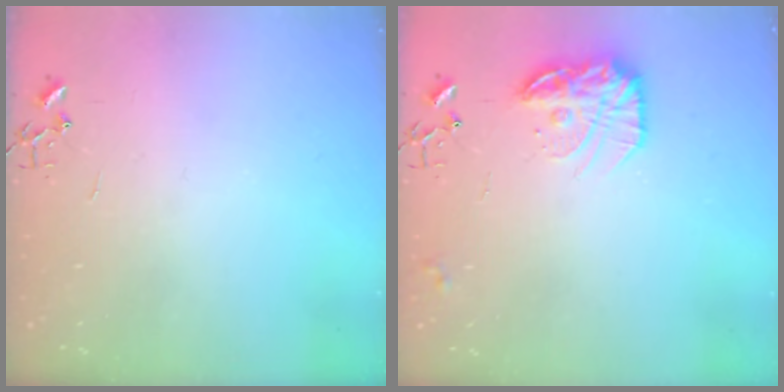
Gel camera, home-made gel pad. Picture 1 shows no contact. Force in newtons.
{"total": 15.4, "press": 15.3, "slide": 0.8}